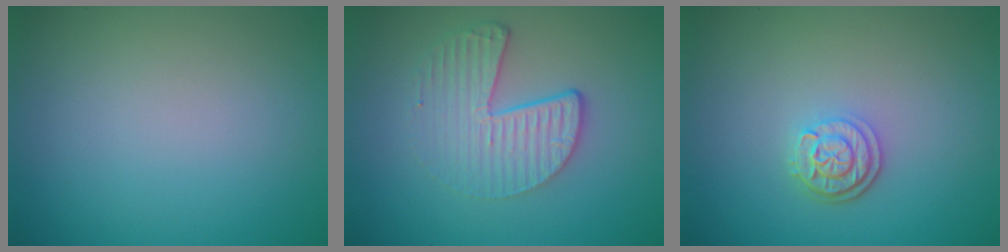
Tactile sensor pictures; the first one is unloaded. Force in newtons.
{"total": 4.5, "press": 3.1, "slide": 3.3}
{"total": 2.5, "press": 2.1, "slide": 1.4}